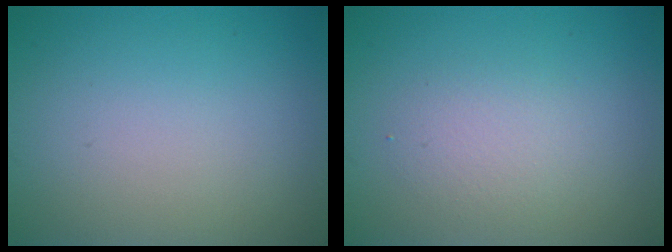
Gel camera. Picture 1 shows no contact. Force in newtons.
{"total": 2.0, "press": 2.0, "slide": 0.1}